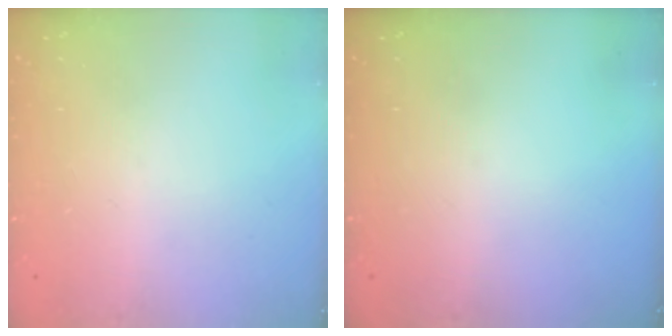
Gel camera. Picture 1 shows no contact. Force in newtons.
{"total": 0.0}